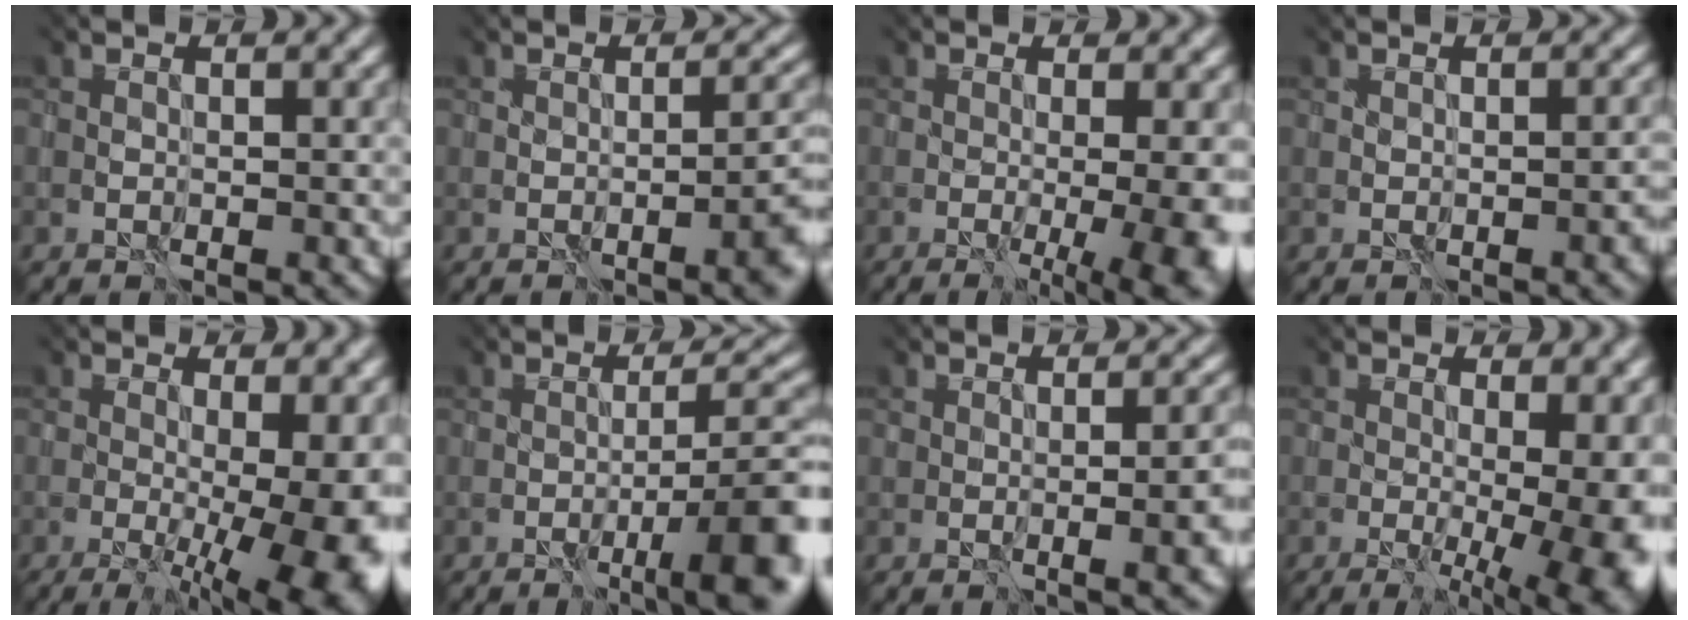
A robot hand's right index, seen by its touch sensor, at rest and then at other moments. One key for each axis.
{"total": 4.2, "fx": -2.3, "fy": 0.9, "fz": 3.4, "tx": -0.018, "ty": 0.005, "tz": -0.012}
{"total": 11.8, "fx": -2.4, "fy": 5.4, "fz": 10.2, "tx": -0.095, "ty": 0.012, "tz": -0.008}
{"total": 1.8, "fx": -0.7, "fy": 0.5, "fz": 1.6, "tx": 0.009, "ty": 0.003, "tz": -0.003}
{"total": 16.5, "fx": -3.3, "fy": 7.2, "fz": 14.5, "tx": -0.157, "ty": -0.002, "tz": -0.013}
{"total": 6.8, "fx": -4.3, "fy": 0.1, "fz": 5.3, "tx": -0.076, "ty": 0.003, "tz": -0.043}
{"total": 5.7, "fx": -1.3, "fy": 1.9, "fz": 5.2, "tx": -0.025, "ty": 0.010, "tz": 0.001}
{"total": 15.5, "fx": -2.0, "fy": 7.3, "fz": 13.6, "tx": -0.142, "ty": 0.012, "tz": 0.006}